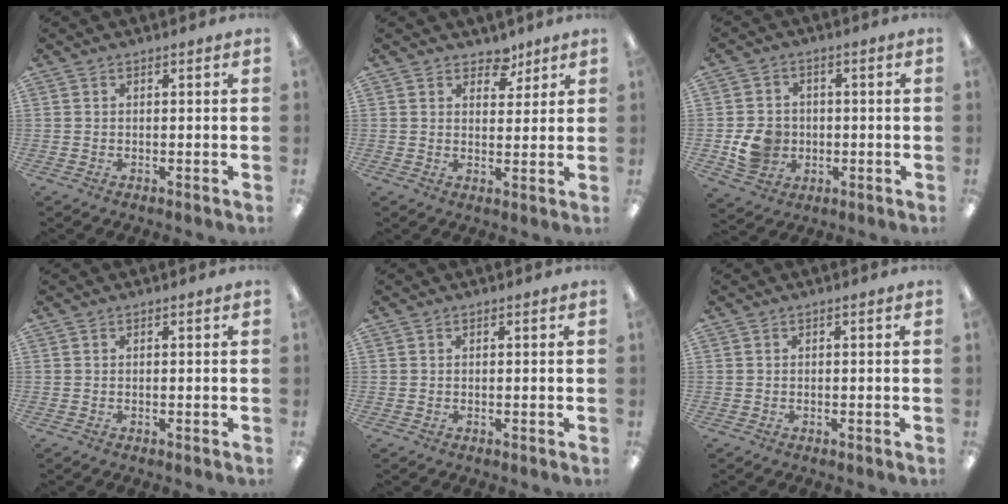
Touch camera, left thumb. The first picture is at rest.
{"total": 5.1, "force": [3.8, 3.0, 1.5], "torque": [-0.009, -0.022, 0.065]}
{"total": 8.0, "force": [-1.3, 7.2, 3.4], "torque": [-0.060, 0.012, -0.020]}
{"total": 0.0}
{"total": 0.0}
{"total": 0.0}